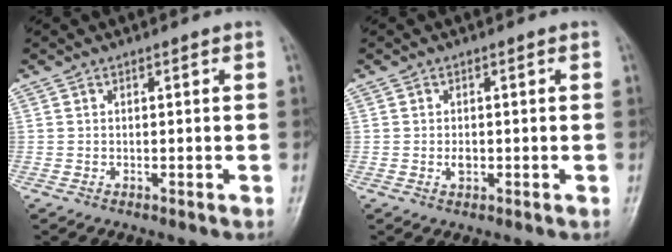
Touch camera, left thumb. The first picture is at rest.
{"total": 1.5, "force": [0.0, 0.9, 1.2], "torque": [-0.016, -0.001, 0.001]}